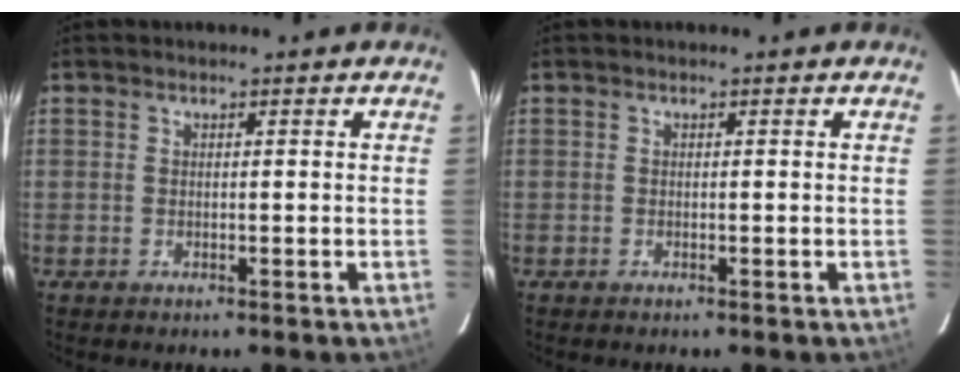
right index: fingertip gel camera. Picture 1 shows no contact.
{"total": 0.0}